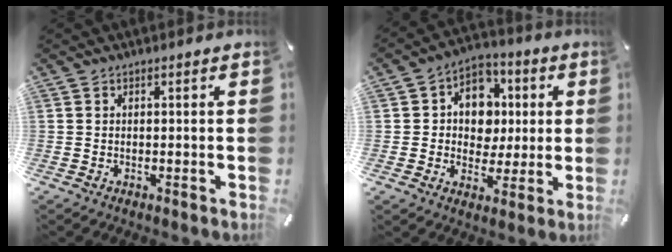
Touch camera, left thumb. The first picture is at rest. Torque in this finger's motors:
{"motor_torque": [1.55, 1.45, 0.29, -0.11, 0.07]}